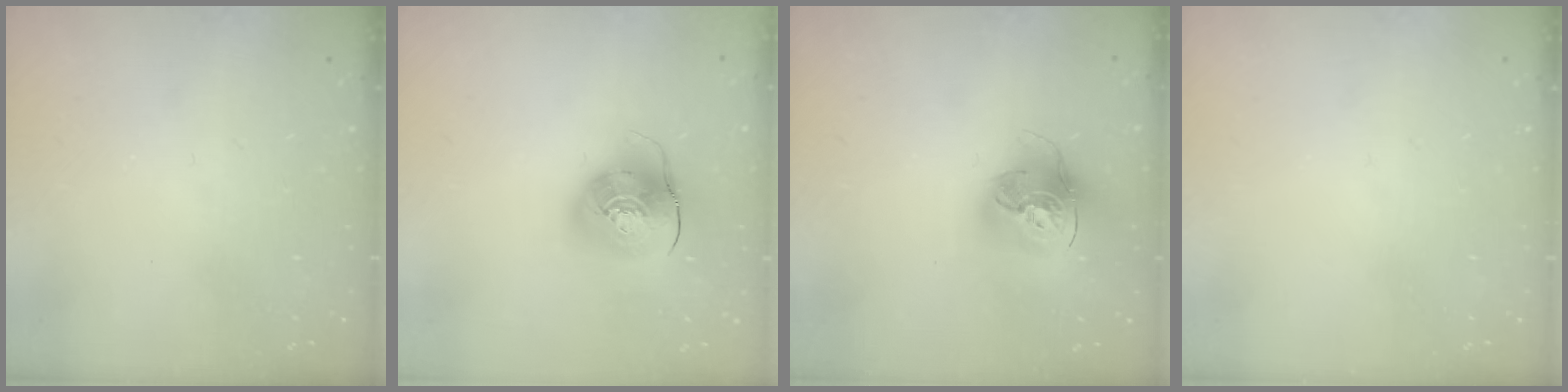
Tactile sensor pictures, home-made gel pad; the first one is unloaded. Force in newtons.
{"total": 11.8, "press": 11.7, "slide": 1.9}
{"total": 16.3, "press": 16.2, "slide": 1.6}
{"total": 0.0}